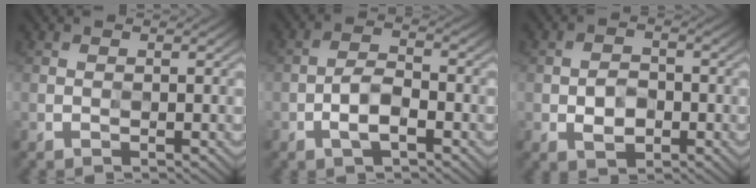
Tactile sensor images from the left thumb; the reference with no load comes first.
{"total": 4.0, "force": [-1.9, 1.9, 3.1], "torque": [-0.059, 0.009, -0.038]}
{"total": 3.2, "force": [-0.7, 2.6, 1.8], "torque": [-0.026, 0.000, -0.016]}